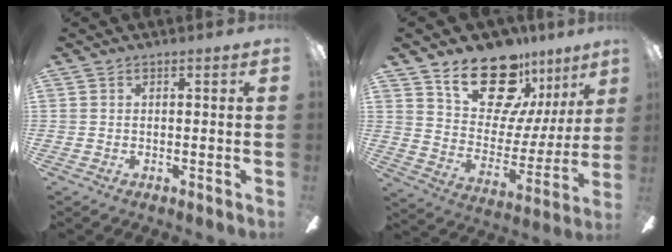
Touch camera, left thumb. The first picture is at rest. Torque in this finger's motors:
{"motor_torque": [1.82, 1.37, 1.00, -1.27, 0.08]}